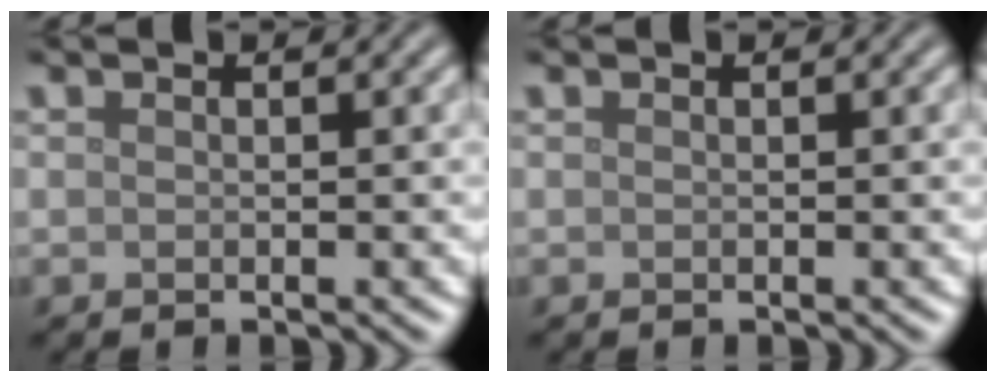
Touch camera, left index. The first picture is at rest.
{"total": 0.0}